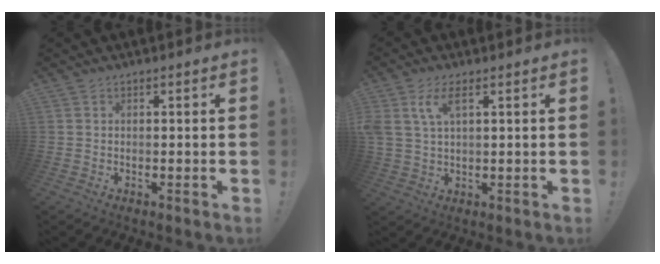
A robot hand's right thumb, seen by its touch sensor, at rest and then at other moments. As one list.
[{"total": 6.8, "force": [3.1, 2.9, 5.4], "torque": [-0.112, -0.005, 0.053]}]